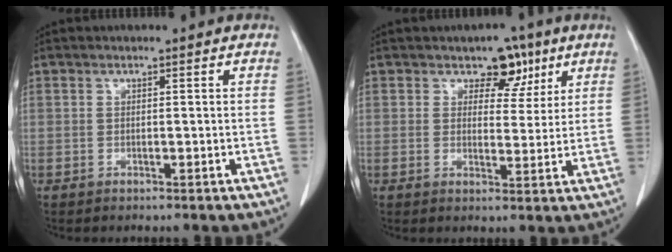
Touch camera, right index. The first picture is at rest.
{"total": 5.1, "force": [3.1, 3.3, 2.4], "torque": [-0.017, 0.002, 0.042]}